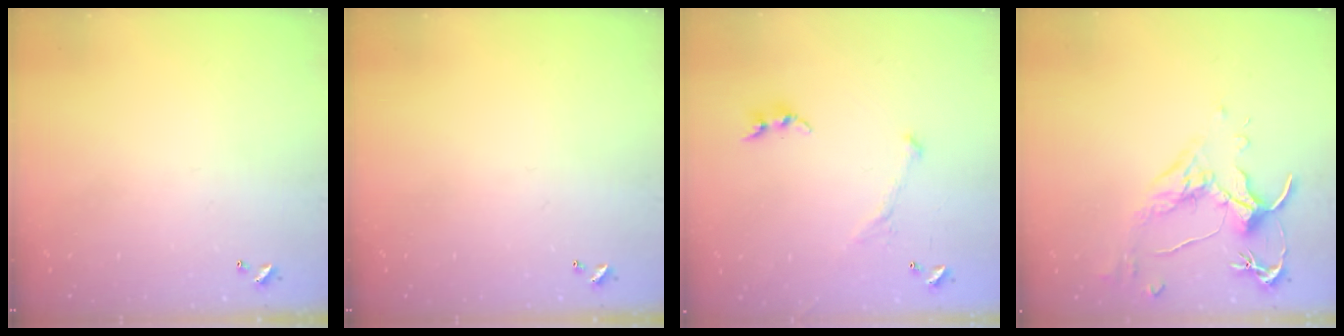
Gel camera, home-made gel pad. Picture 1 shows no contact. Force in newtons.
{"total": 0.0}
{"total": 3.8, "press": 3.7, "slide": 0.9}
{"total": 1.6, "press": 1.4, "slide": 0.7}